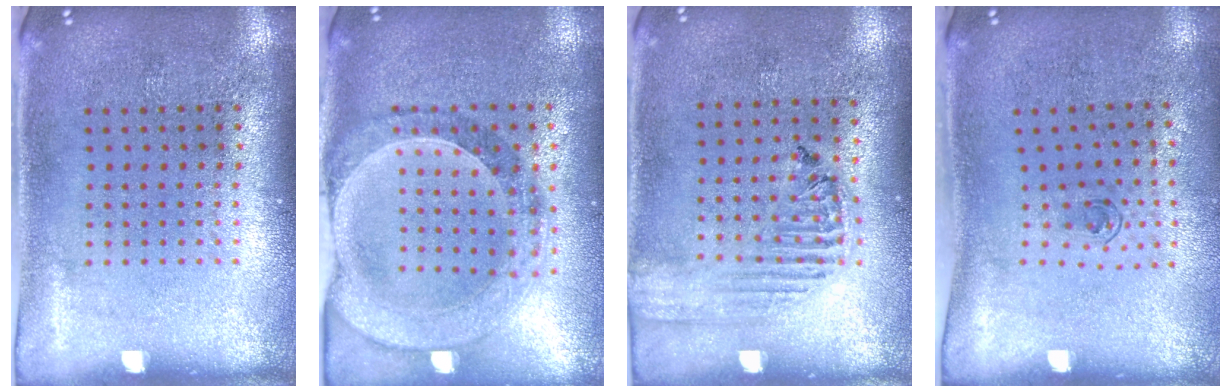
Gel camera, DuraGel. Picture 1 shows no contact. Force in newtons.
{"total": 1.6, "press": 1.5, "slide": 0.3}
{"total": 1.6, "press": 1.6, "slide": 0.4}
{"total": 0.6, "press": 0.3, "slide": 0.6}